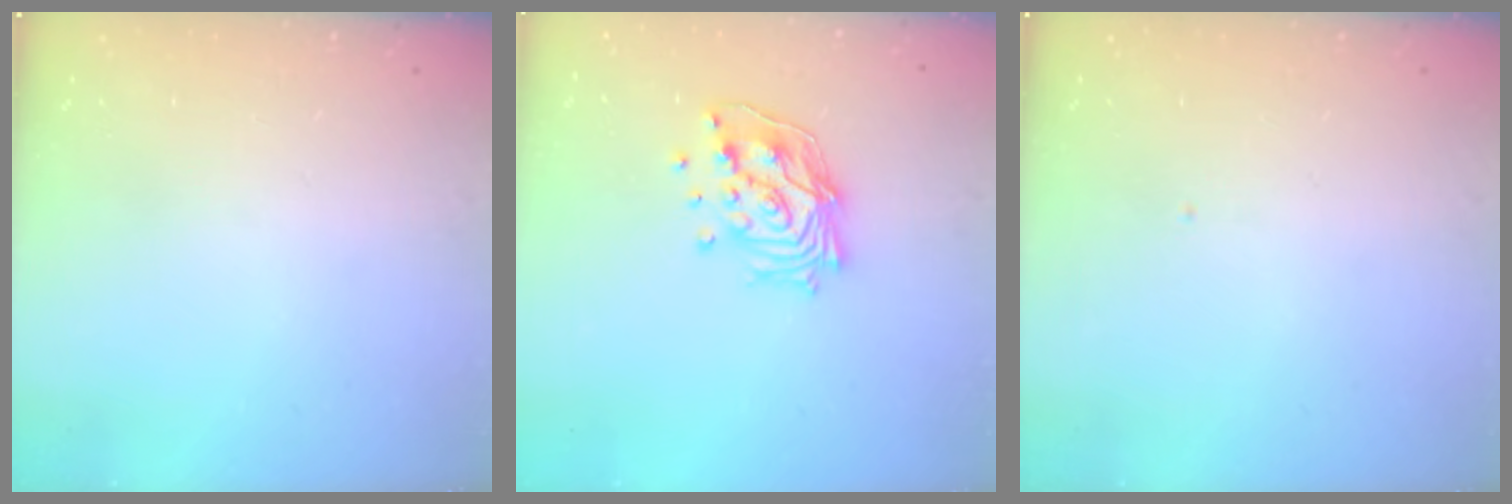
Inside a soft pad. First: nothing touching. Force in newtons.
{"total": 15.0, "press": 14.9, "slide": 2.0}
{"total": 0.0}